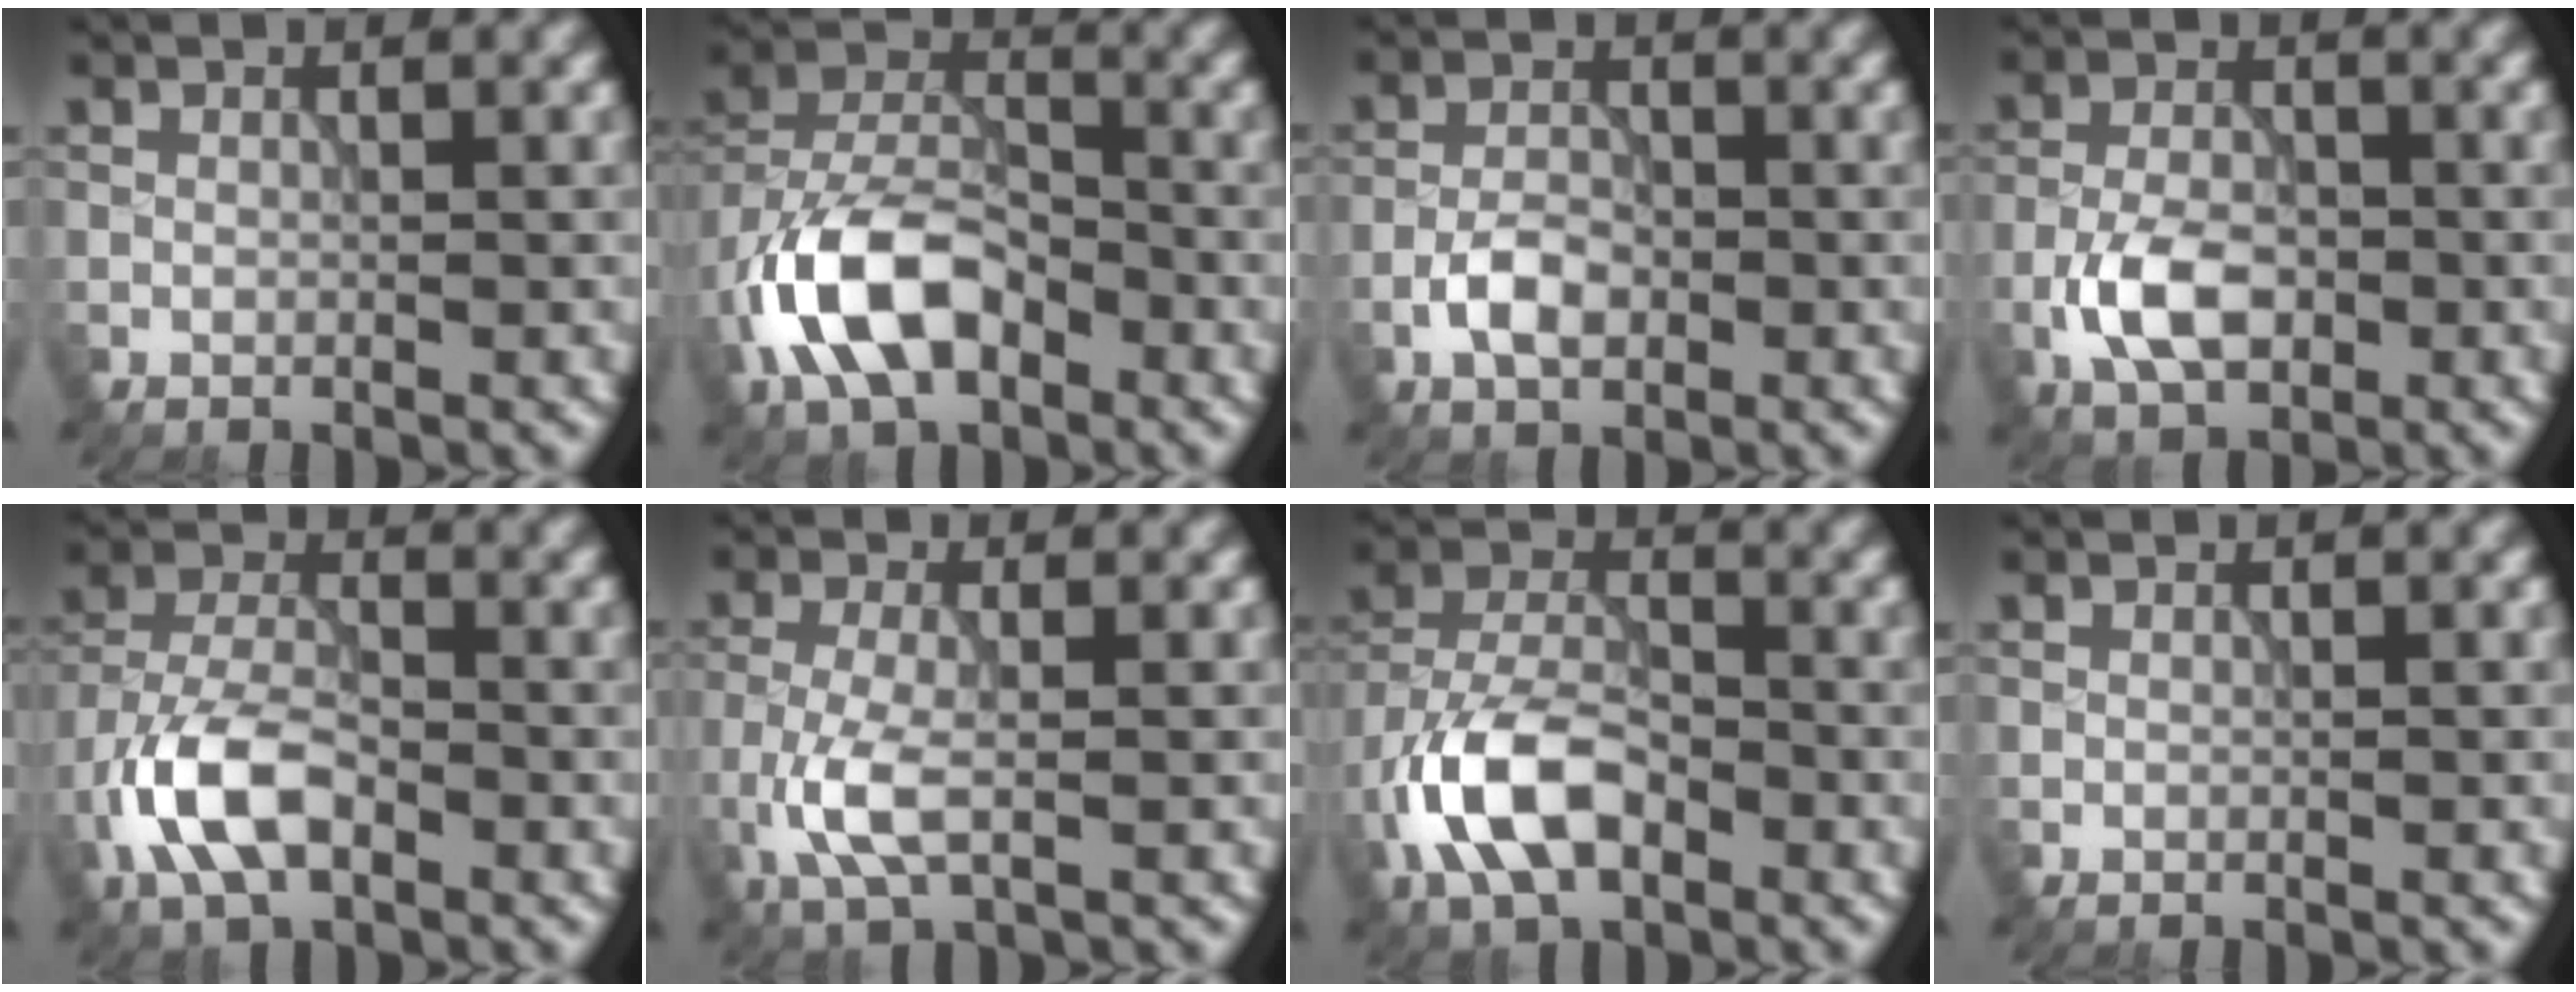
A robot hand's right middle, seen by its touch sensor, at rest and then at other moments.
{"total": 8.6, "force": [-3.8, 4.9, 6.0], "torque": [-0.121, 0.009, -0.079]}
{"total": 3.3, "force": [-1.3, 1.9, 2.4], "torque": [-0.042, 0.004, -0.028]}
{"total": 4.9, "force": [-1.8, 2.9, 3.5], "torque": [-0.068, 0.002, -0.039]}
{"total": 6.8, "force": [-3.1, 3.5, 4.9], "torque": [-0.102, 0.004, -0.070]}
{"total": 3.9, "force": [-1.3, 1.4, 3.4], "torque": [-0.083, -0.002, -0.032]}
{"total": 7.7, "force": [-3.4, 4.2, 5.5], "torque": [-0.115, 0.004, -0.074]}
{"total": 0.0}